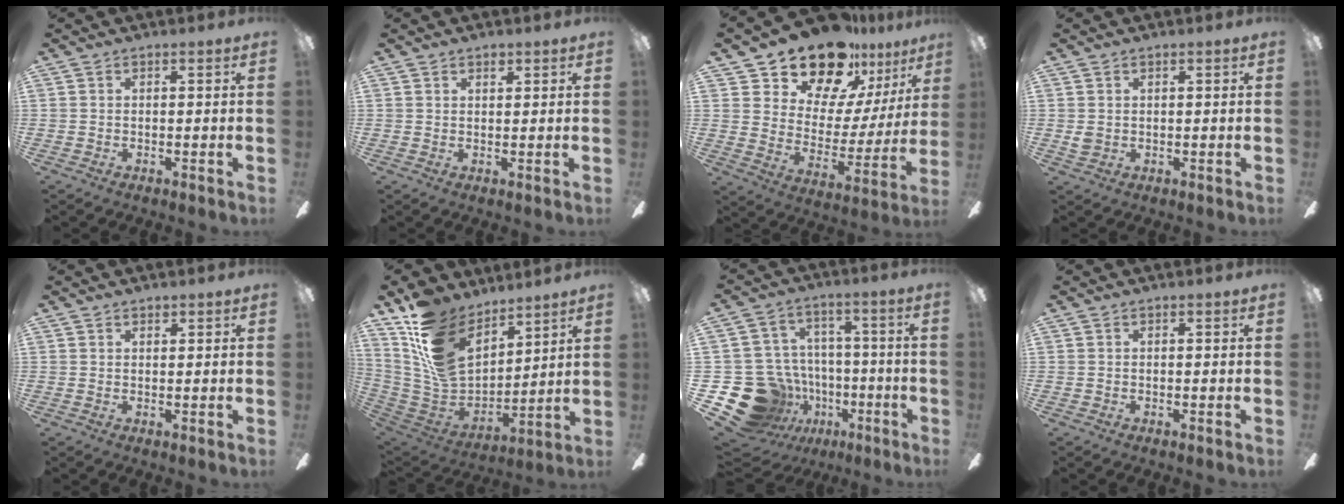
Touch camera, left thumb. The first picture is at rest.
{"total": 1.6, "force": [1.2, 0.9, 0.5], "torque": [0.005, -0.006, 0.020]}
{"total": 18.5, "force": [15.8, 8.1, 5.0], "torque": [-0.100, -0.125, 0.285]}
{"total": 1.8, "force": [0.5, 1.5, 0.8], "torque": [-0.008, 0.000, 0.008]}
{"total": 1.1, "force": [1.0, 0.4, 0.0], "torque": [-0.001, 0.000, 0.019]}
{"total": 17.9, "force": [10.9, 10.6, 9.4], "torque": [-0.207, -0.064, 0.210]}
{"total": 19.6, "force": [-7.6, 16.4, 7.6], "torque": [-0.162, 0.043, -0.085]}
{"total": 0.0}